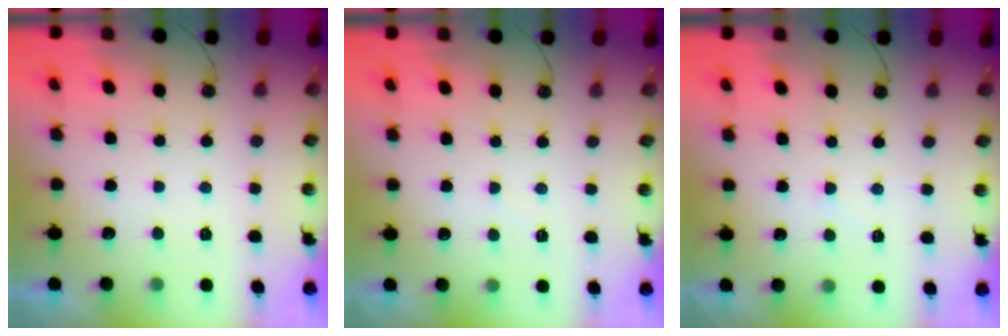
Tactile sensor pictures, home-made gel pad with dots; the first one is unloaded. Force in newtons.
{"total": 2.9, "press": 2.9, "slide": 0.4}
{"total": 2.8, "press": 2.7, "slide": 0.4}